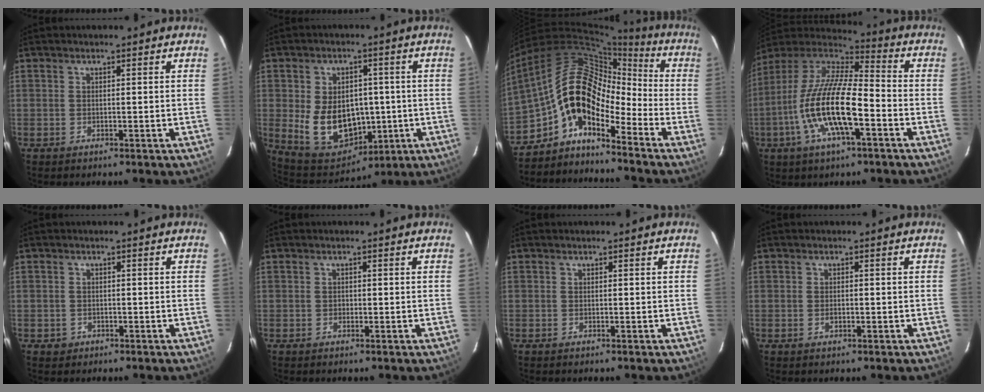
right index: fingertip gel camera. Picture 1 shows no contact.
{"total": 14.8, "force": [-1.3, 10.9, 9.9], "torque": [-0.210, -0.003, 0.010]}
{"total": 12.6, "force": [-6.8, 6.3, 8.5], "torque": [-0.125, 0.023, -0.146]}
{"total": 18.6, "force": [-6.2, 5.4, 16.7], "torque": [-0.324, -0.016, -0.123]}
{"total": 2.1, "force": [-0.6, 2.0, 0.2], "torque": [-0.003, 0.006, -0.005]}
{"total": 0.5, "force": [-0.2, 0.5, 0.0], "torque": [0.003, 0.000, -0.001]}
{"total": 0.0}
{"total": 1.1, "force": [-0.3, 0.8, 0.6], "torque": [-0.010, 0.002, -0.005]}